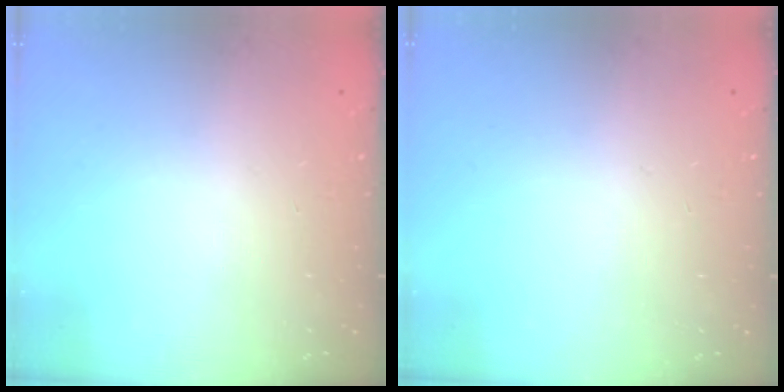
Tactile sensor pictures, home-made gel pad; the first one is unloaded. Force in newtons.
{"total": 0.0}